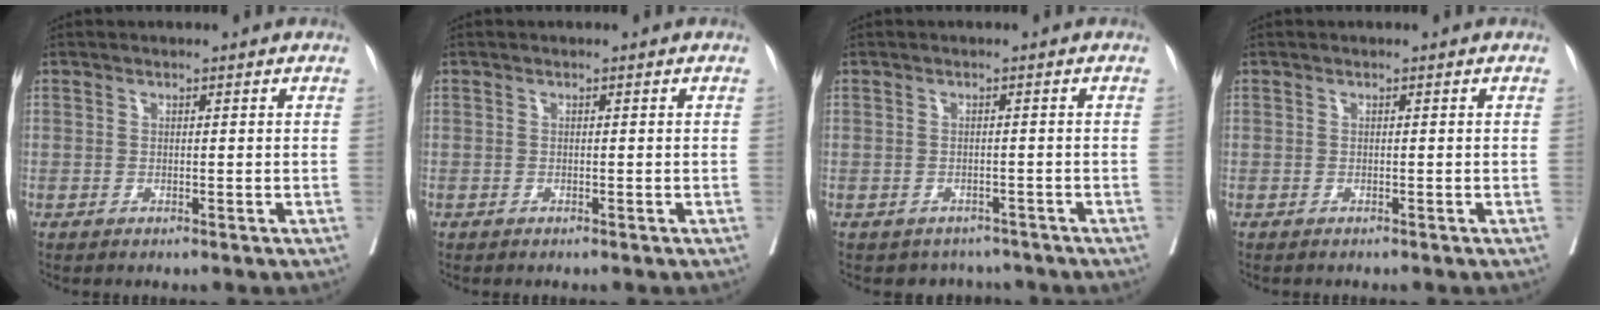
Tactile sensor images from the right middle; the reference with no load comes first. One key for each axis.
{"total": 0.5, "fx": -0.2, "fy": -0.4, "fz": 0.2, "tx": -0.007, "ty": 0.004, "tz": -0.002}
{"total": 3.7, "fx": -3.3, "fy": 1.7, "fz": -0.2, "tx": 0.008, "ty": 0.009, "tz": -0.041}
{"total": 1.1, "fx": -1.0, "fy": -0.2, "fz": 0.5, "tx": -0.006, "ty": -0.001, "tz": -0.013}